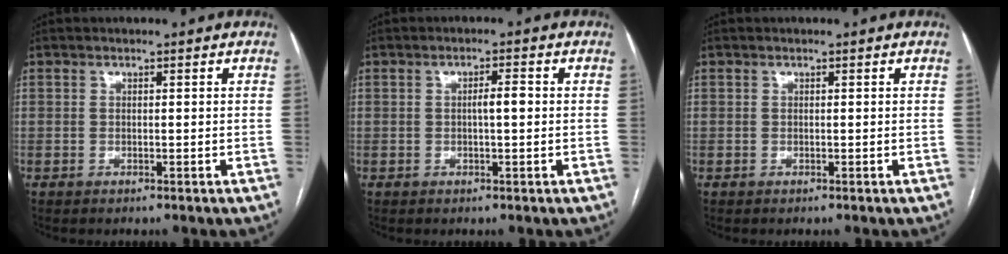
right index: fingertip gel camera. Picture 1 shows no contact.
{"total": 2.3, "force": [0.0, 0.3, 2.2], "torque": [-0.038, 0.003, 0.000]}
{"total": 0.0}